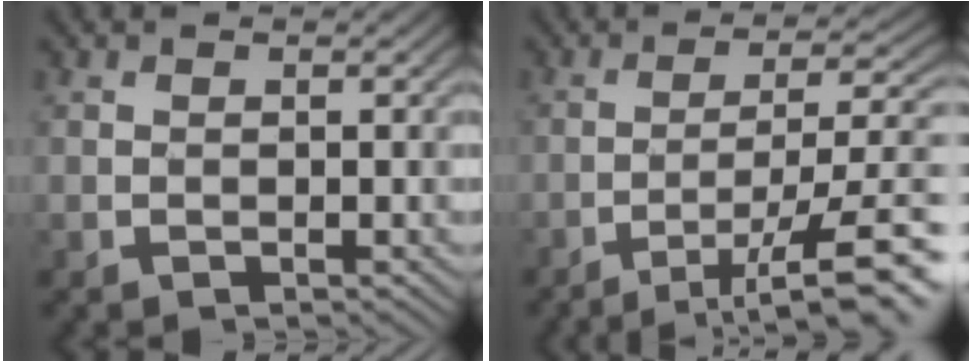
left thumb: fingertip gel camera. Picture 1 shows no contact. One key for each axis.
{"total": 12.2, "fx": -6.4, "fy": 2.6, "fz": 10.1, "tx": -0.147, "ty": 0.008, "tz": -0.092}